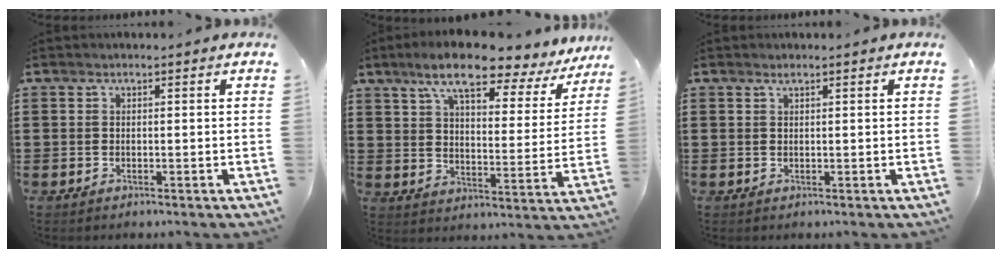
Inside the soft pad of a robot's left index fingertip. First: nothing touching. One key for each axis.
{"total": 10.8, "fx": 8.3, "fy": 1.9, "fz": 6.7, "tx": -0.144, "ty": -0.034, "tz": 0.137}
{"total": 0.7, "fx": 0.5, "fy": 0.0, "fz": 0.5, "tx": -0.010, "ty": 0.000, "tz": 0.009}